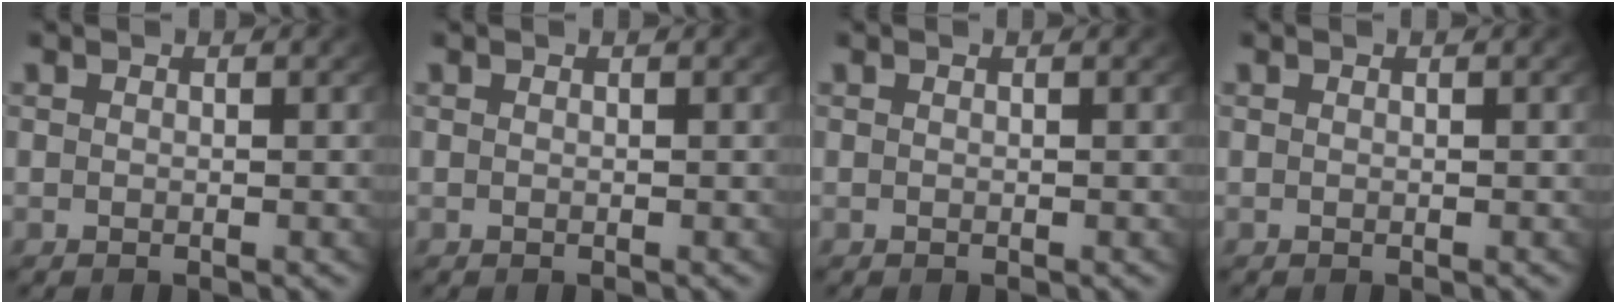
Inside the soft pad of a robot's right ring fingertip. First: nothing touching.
{"total": 0.0}
{"total": 0.0}
{"total": 0.0}